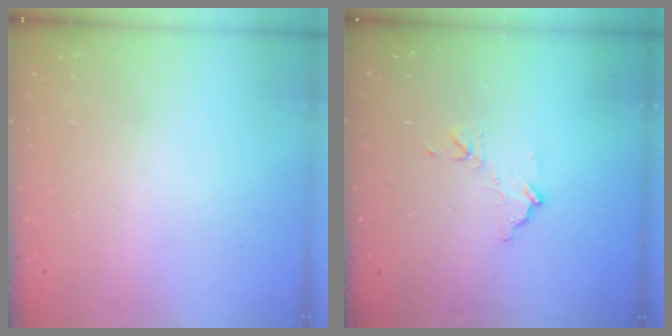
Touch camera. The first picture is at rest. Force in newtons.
{"total": 9.2, "press": 9.2, "slide": 0.3}